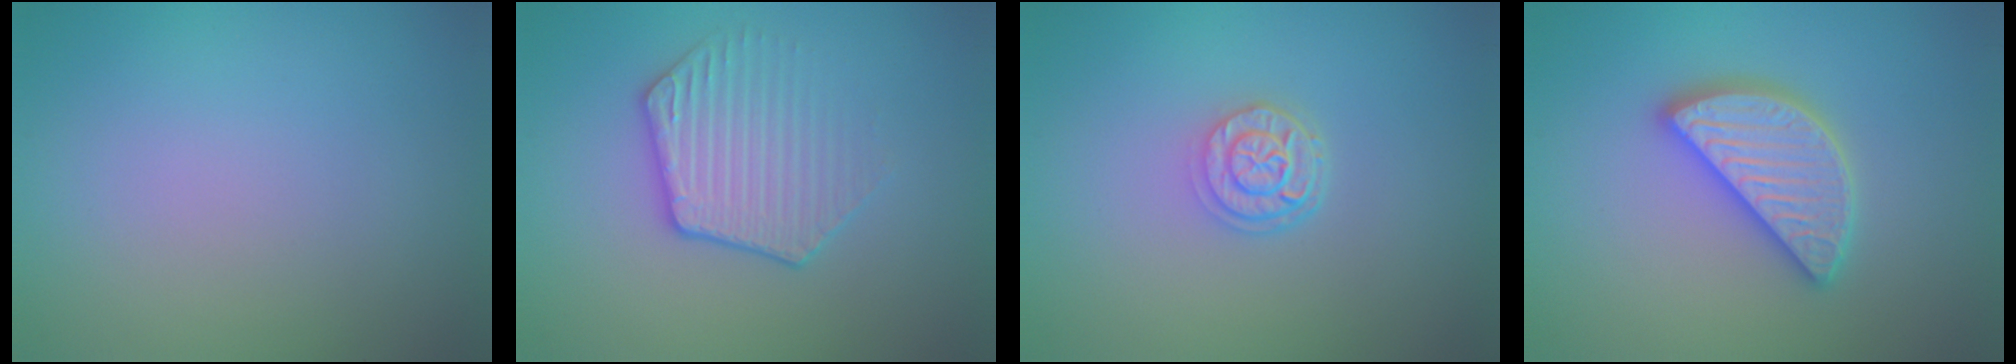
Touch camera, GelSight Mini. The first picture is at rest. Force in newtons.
{"total": 3.4, "press": 3.1, "slide": 1.4}
{"total": 2.9, "press": 2.3, "slide": 1.8}
{"total": 4.7, "press": 4.7, "slide": 0.3}